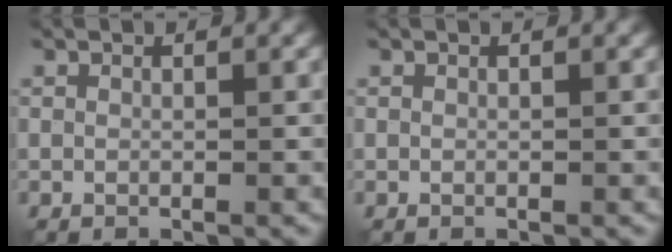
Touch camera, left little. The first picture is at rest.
{"total": 0.0}